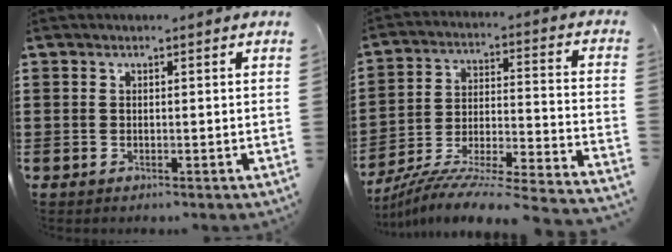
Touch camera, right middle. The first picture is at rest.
{"total": 7.4, "force": [-6.8, -0.8, 2.9], "torque": [-0.049, -0.013, -0.141]}